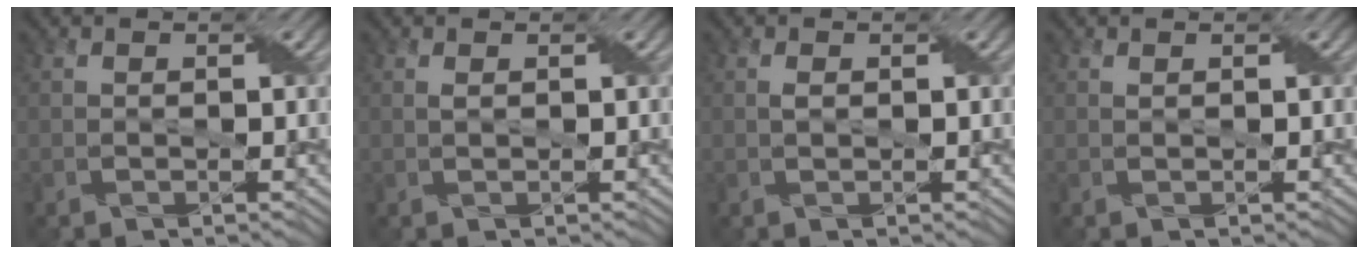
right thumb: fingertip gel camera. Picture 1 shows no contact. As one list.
[{"total": 0.5, "force": [0.3, 0.2, 0.4], "torque": [-0.013, 0.004, 0.005]}, {"total": 0.8, "force": [0.2, 0.5, 0.6], "torque": [-0.014, 0.003, 0.003]}, {"total": 0.0}]